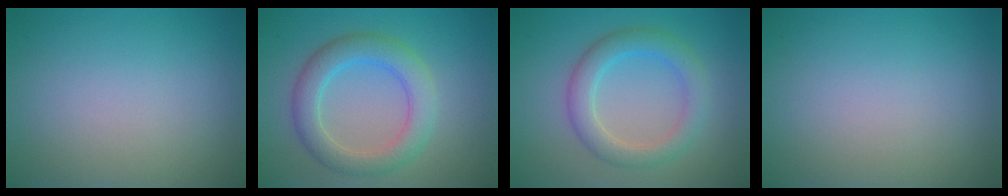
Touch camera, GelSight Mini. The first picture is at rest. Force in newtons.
{"total": 4.6, "press": 4.6, "slide": 0.1}
{"total": 3.7, "press": 3.7, "slide": 0.2}
{"total": 0.0}